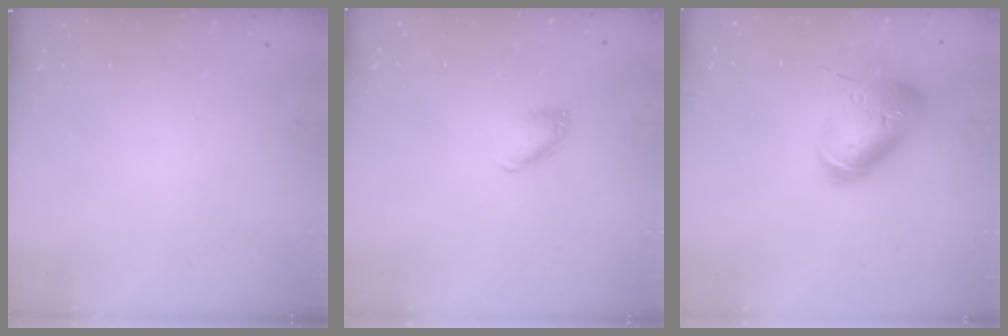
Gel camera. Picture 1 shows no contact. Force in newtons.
{"total": 6.4, "press": 6.4, "slide": 0.8}
{"total": 17.8, "press": 17.5, "slide": 2.9}